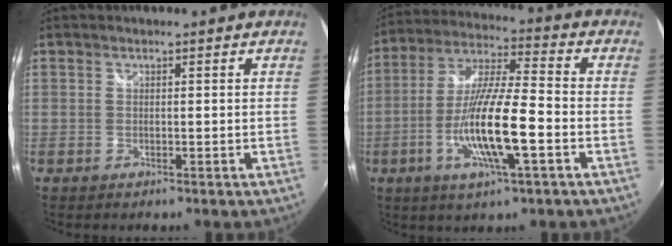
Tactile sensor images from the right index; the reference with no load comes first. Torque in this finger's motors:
{"motor_torque": [1.30, -0.84, 1.06, 0.21]}